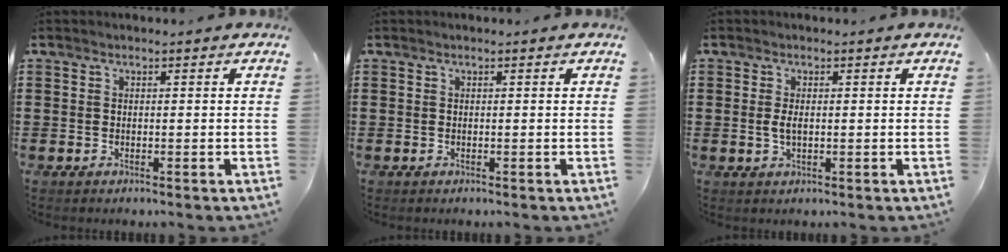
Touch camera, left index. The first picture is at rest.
{"total": 0.0}
{"total": 2.2, "force": [0.0, 1.0, 1.9], "torque": [-0.046, -0.001, -0.003]}